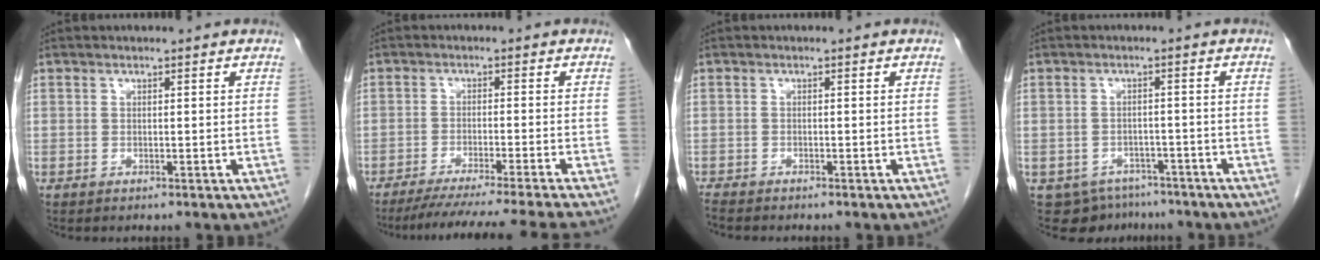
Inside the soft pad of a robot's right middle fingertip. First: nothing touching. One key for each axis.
{"total": 15.1, "fx": -13.3, "fy": -2.5, "fz": 6.7, "tx": -0.089, "ty": -0.043, "tz": -0.199}
{"total": 2.4, "fx": -2.2, "fy": 0.1, "fz": 1.0, "tx": -0.019, "ty": -0.008, "tz": -0.035}
{"total": 6.3, "fx": -5.0, "fy": 3.8, "fz": 0.4, "tx": 0.005, "ty": 0.011, "tz": -0.064}